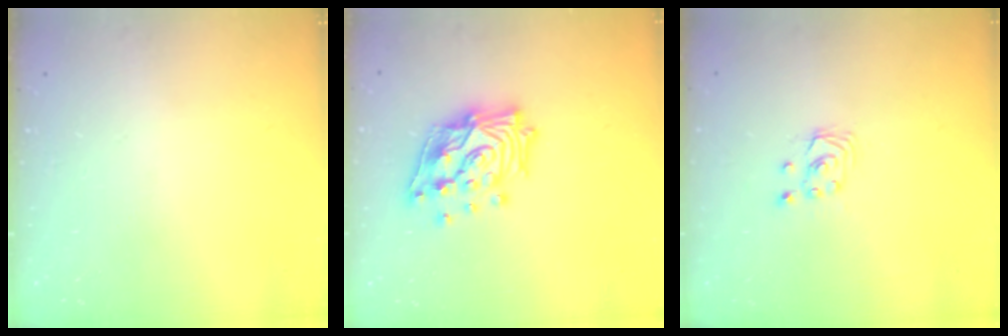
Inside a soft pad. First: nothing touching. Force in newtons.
{"total": 18.9, "press": 18.7, "slide": 2.6}
{"total": 2.6, "press": 2.6, "slide": 0.3}